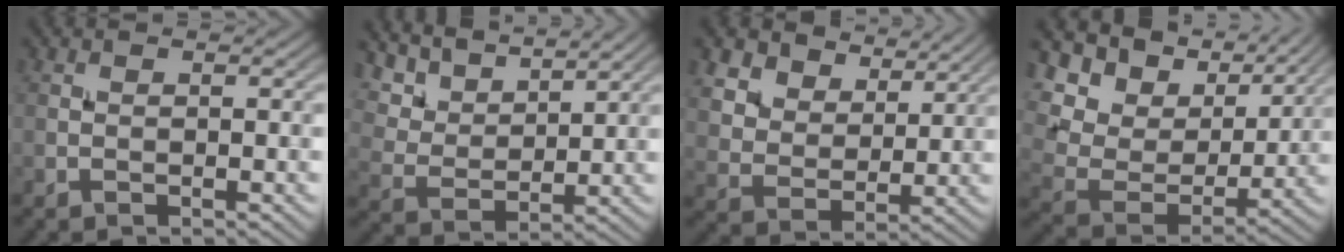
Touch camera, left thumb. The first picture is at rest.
{"total": 7.6, "force": [6.1, 2.8, 3.4], "torque": [-0.090, -0.016, 0.136]}
{"total": 9.9, "force": [6.9, 5.7, 4.1], "torque": [-0.120, -0.022, 0.148]}
{"total": 13.5, "force": [7.5, 8.1, 7.7], "torque": [-0.205, 0.013, 0.134]}